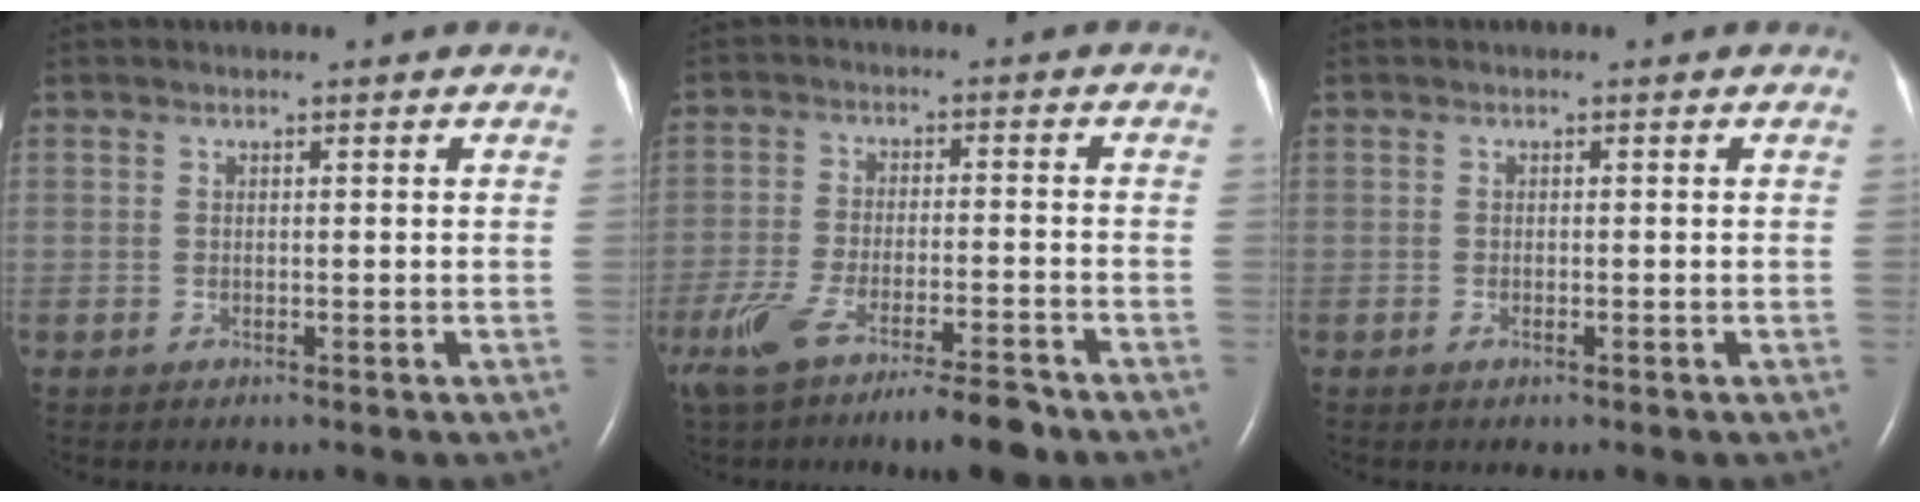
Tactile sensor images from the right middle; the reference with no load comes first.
{"total": 11.4, "force": [-8.3, 1.8, 7.6], "torque": [-0.143, -0.015, -0.138]}
{"total": 0.6, "force": [-0.4, 0.2, 0.4], "torque": [-0.011, -0.001, -0.005]}